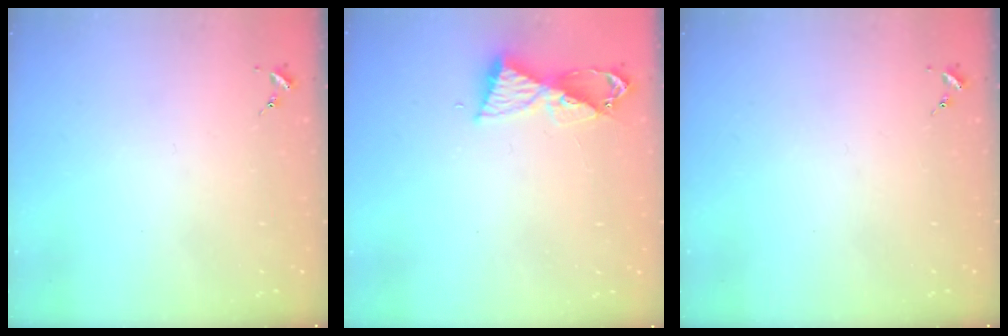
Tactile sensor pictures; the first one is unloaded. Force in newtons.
{"total": 8.6, "press": 8.5, "slide": 0.9}
{"total": 0.0}